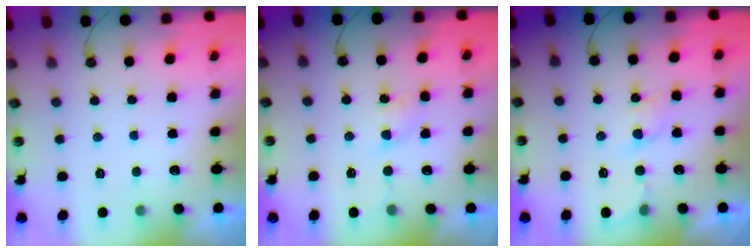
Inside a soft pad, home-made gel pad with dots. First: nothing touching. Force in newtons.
{"total": 3.8, "press": 3.8, "slide": 0.7}
{"total": 3.6, "press": 3.5, "slide": 0.5}